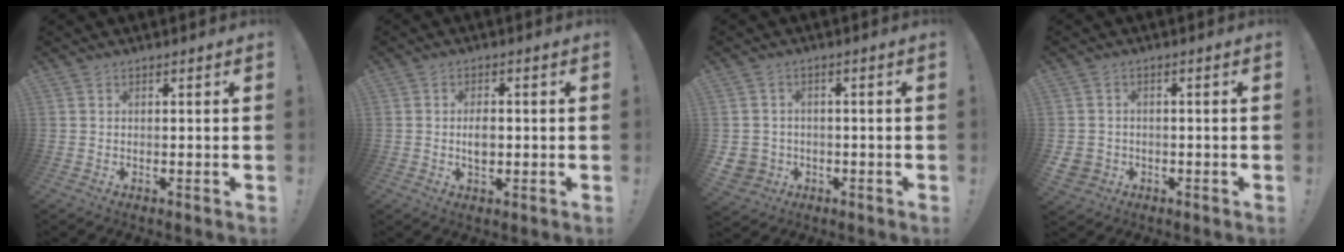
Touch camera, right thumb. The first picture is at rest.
{"total": 3.9, "force": [-0.4, 2.3, 3.0], "torque": [-0.042, -0.004, -0.012]}
{"total": 4.5, "force": [-0.8, 4.3, 1.1], "torque": [-0.028, 0.006, -0.013]}
{"total": 3.4, "force": [-0.7, 3.1, 1.2], "torque": [-0.026, -0.002, -0.015]}